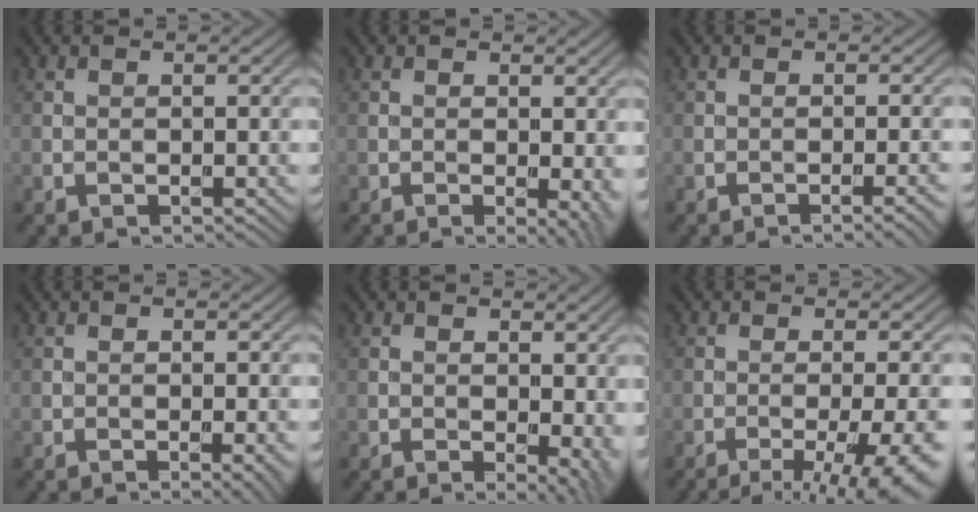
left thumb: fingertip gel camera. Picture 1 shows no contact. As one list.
[{"total": 3.2, "force": [-0.3, 0.9, 3.0], "torque": [-0.038, -0.006, -0.006]}, {"total": 2.4, "force": [-1.1, 0.5, 2.1], "torque": [-0.023, 0.006, -0.022]}, {"total": 1.8, "force": [-0.7, 0.2, 1.7], "torque": [-0.026, -0.001, -0.013]}, {"total": 4.5, "force": [-0.3, 1.9, 4.1], "torque": [-0.048, -0.007, 0.000]}, {"total": 9.3, "force": [-4.6, 2.1, 7.9], "torque": [-0.108, -0.007, -0.058]}]